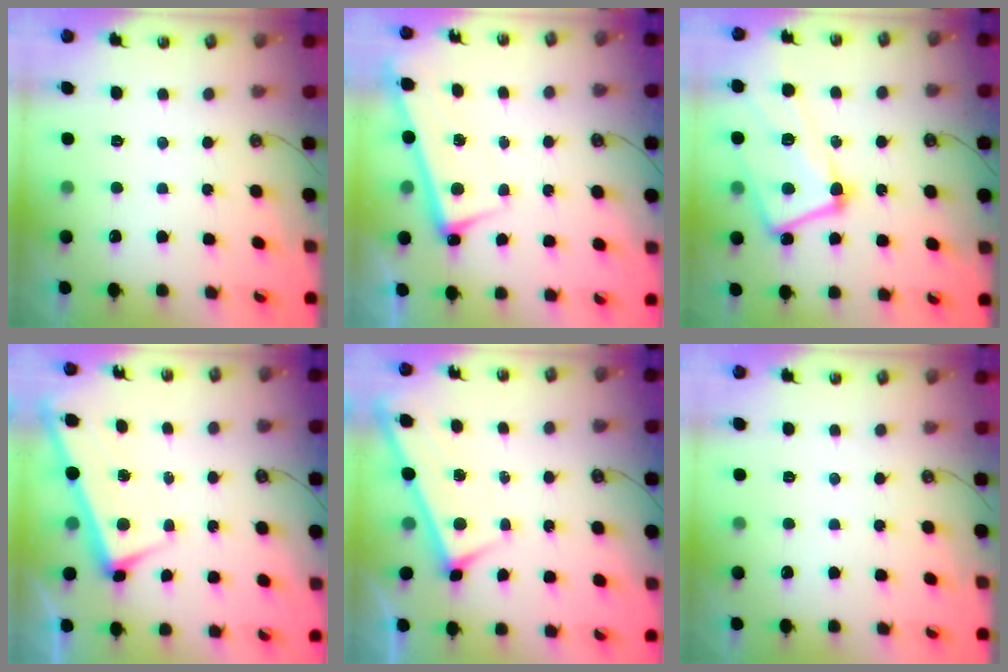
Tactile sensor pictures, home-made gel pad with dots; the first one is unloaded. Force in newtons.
{"total": 2.7, "press": 2.7, "slide": 0.5}
{"total": 13.2, "press": 13.1, "slide": 1.5}
{"total": 2.7, "press": 2.7, "slide": 0.4}
{"total": 3.0, "press": 3.0, "slide": 0.1}
{"total": 0.0}